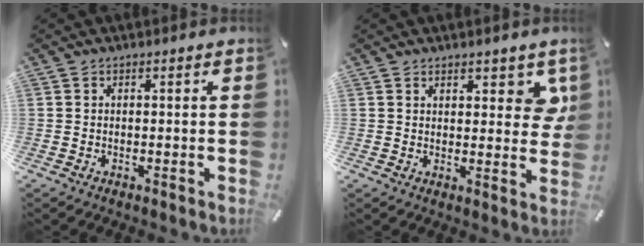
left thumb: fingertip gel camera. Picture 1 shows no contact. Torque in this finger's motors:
{"motor_torque": [0.11, -0.22, 0.22, 0.11, 0.05]}